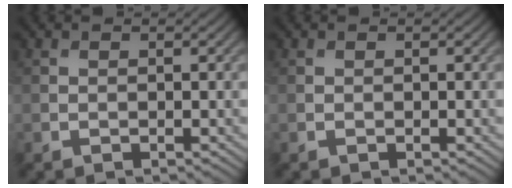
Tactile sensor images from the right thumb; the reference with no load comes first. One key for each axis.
{"total": 0.0}